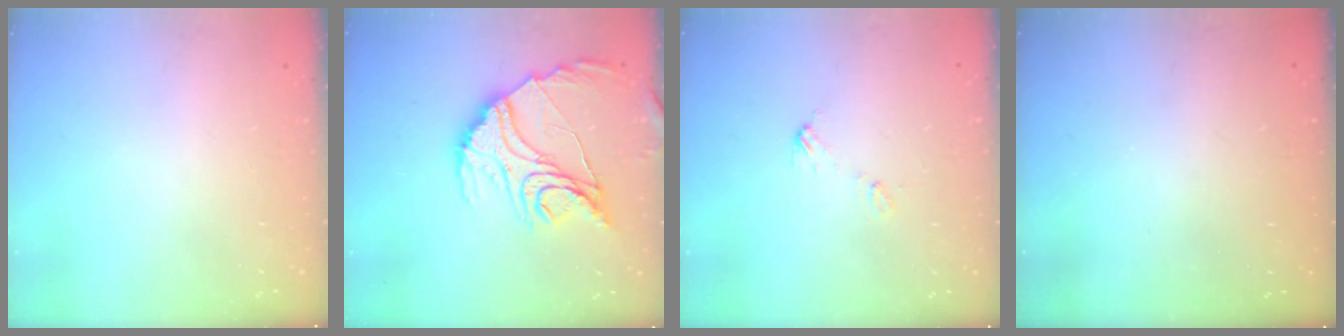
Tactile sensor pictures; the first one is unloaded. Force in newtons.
{"total": 19.3, "press": 19.2, "slide": 2.0}
{"total": 4.6, "press": 4.6, "slide": 0.4}
{"total": 3.3, "press": 3.3, "slide": 0.2}